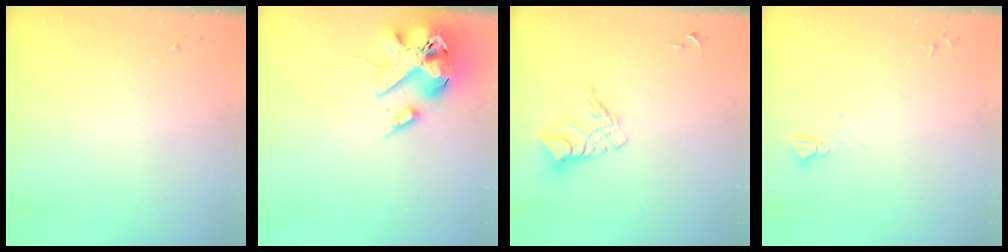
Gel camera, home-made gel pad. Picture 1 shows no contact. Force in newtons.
{"total": 16.5, "press": 16.3, "slide": 2.8}
{"total": 10.3, "press": 10.3, "slide": 0.9}
{"total": 4.1, "press": 4.1, "slide": 0.4}